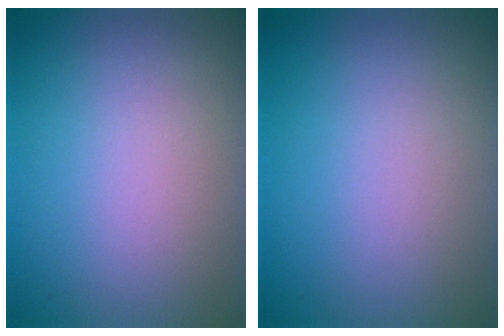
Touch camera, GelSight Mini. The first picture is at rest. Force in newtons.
{"total": 0.0}